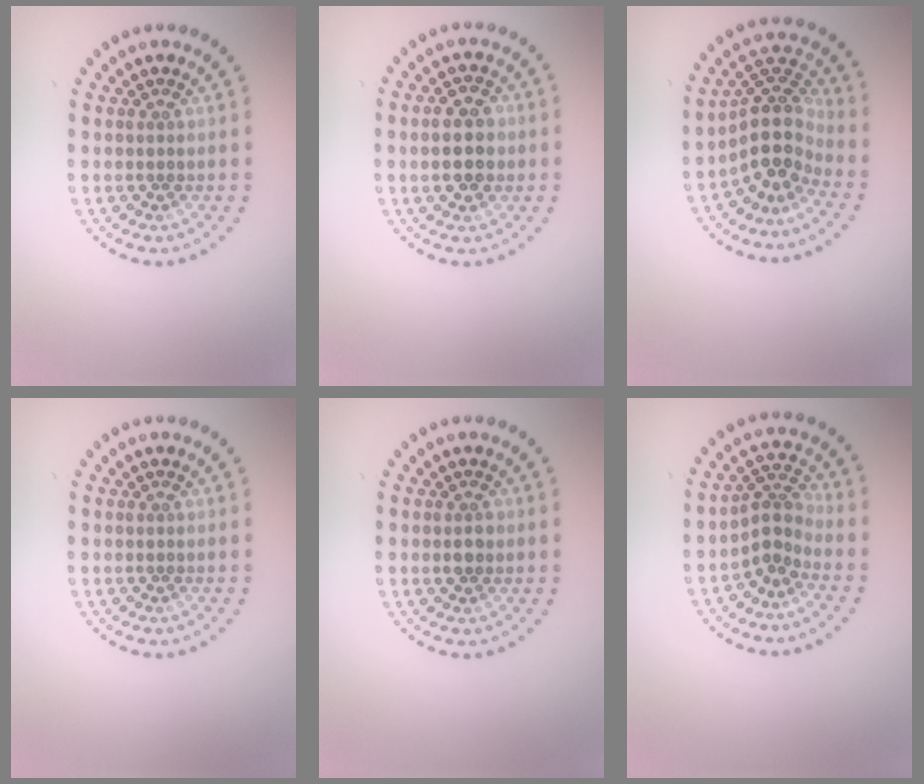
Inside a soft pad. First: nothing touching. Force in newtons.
{"total": 4.0, "press": 4.0, "slide": 0.2}
{"total": 4.7, "press": 3.6, "slide": 3.0}
{"total": 0.0}
{"total": 1.3, "press": 1.3, "slide": 0.1}
{"total": 2.8, "press": 1.9, "slide": 2.0}